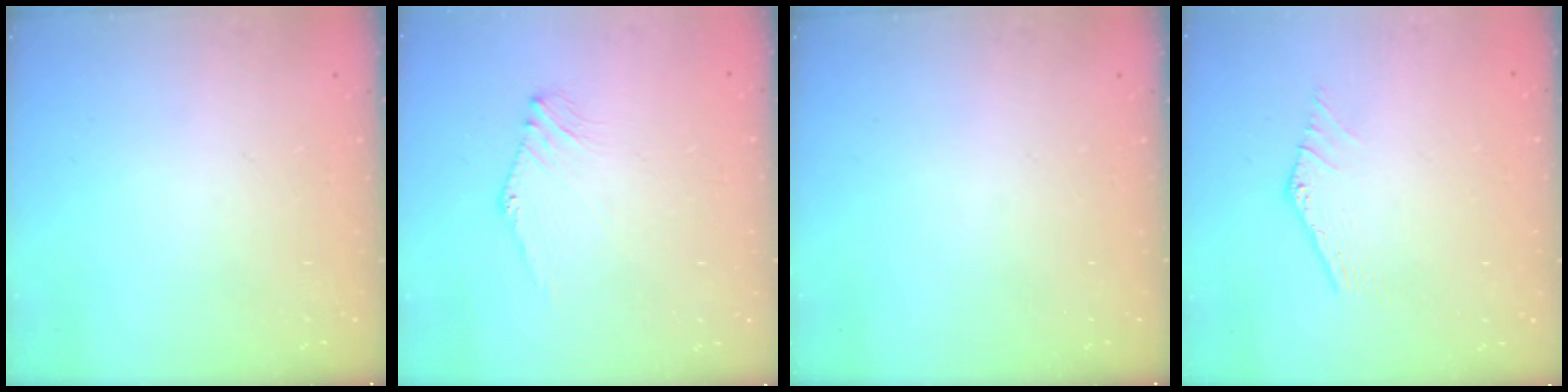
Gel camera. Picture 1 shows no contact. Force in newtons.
{"total": 1.2, "press": 1.1, "slide": 0.4}
{"total": 0.0}
{"total": 0.7, "press": 0.6, "slide": 0.3}